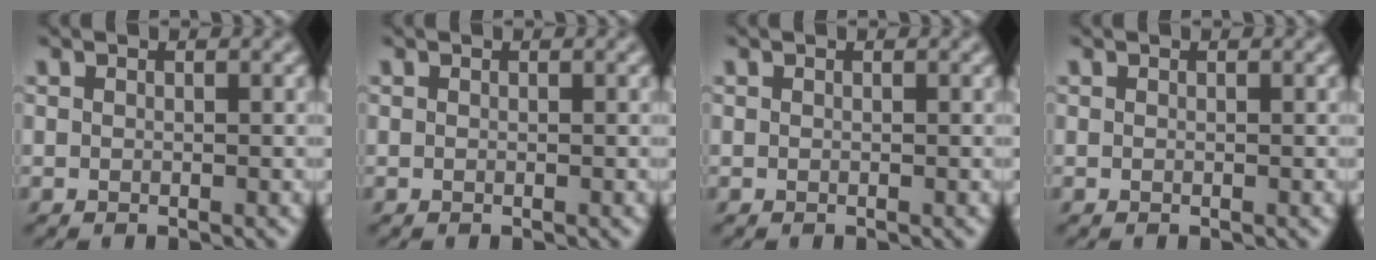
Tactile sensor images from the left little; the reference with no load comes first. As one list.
[{"total": 0.0}, {"total": 0.0}, {"total": 0.0}]